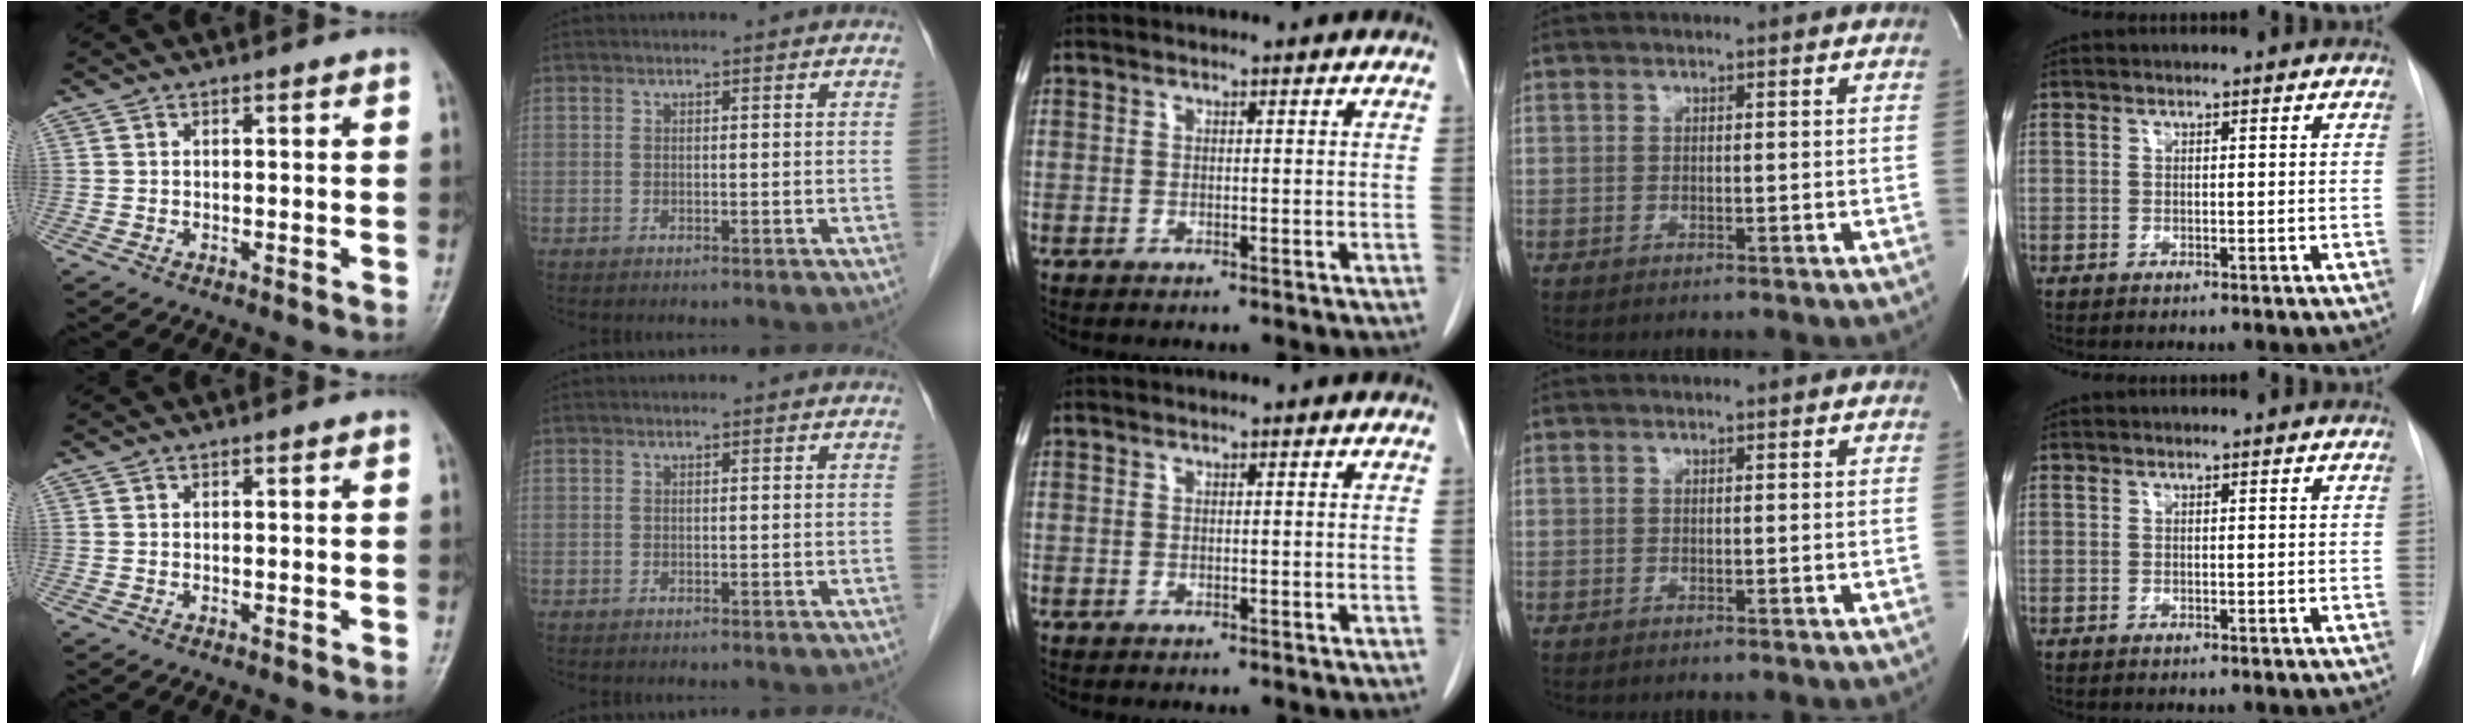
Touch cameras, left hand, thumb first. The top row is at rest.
{}